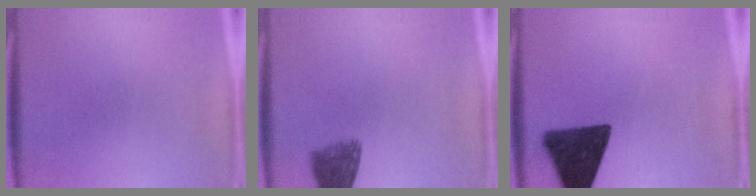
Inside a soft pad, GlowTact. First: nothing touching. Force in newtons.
{"total": 5.8}
{"total": 14.4}